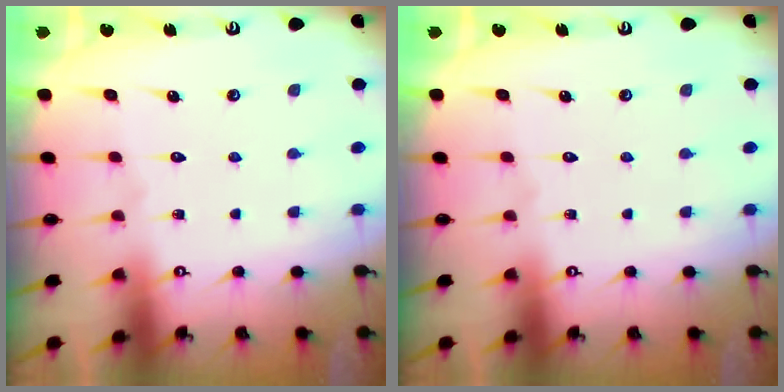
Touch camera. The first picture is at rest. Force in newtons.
{"total": 0.0}